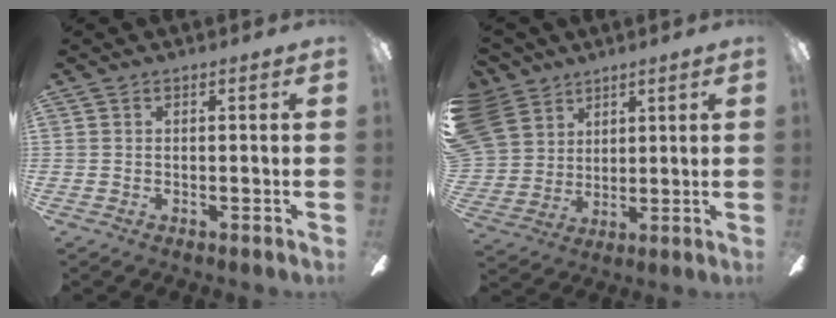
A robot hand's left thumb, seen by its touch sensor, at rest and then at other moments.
{"total": 11.1, "force": [5.6, 9.2, 2.4], "torque": [-0.080, -0.024, 0.116]}